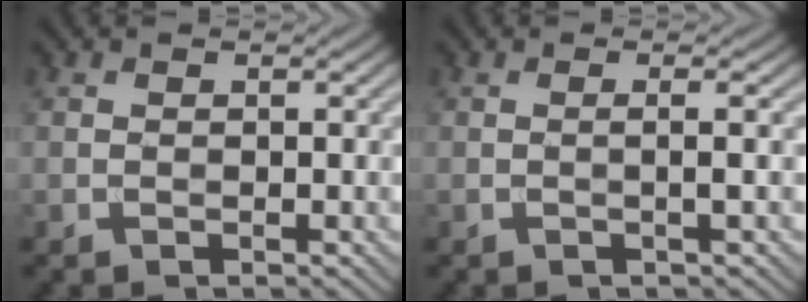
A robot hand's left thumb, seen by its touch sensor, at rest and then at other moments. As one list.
[{"total": 1.6, "force": [0.0, 0.2, 1.6], "torque": [-0.027, 0.006, -0.007]}]